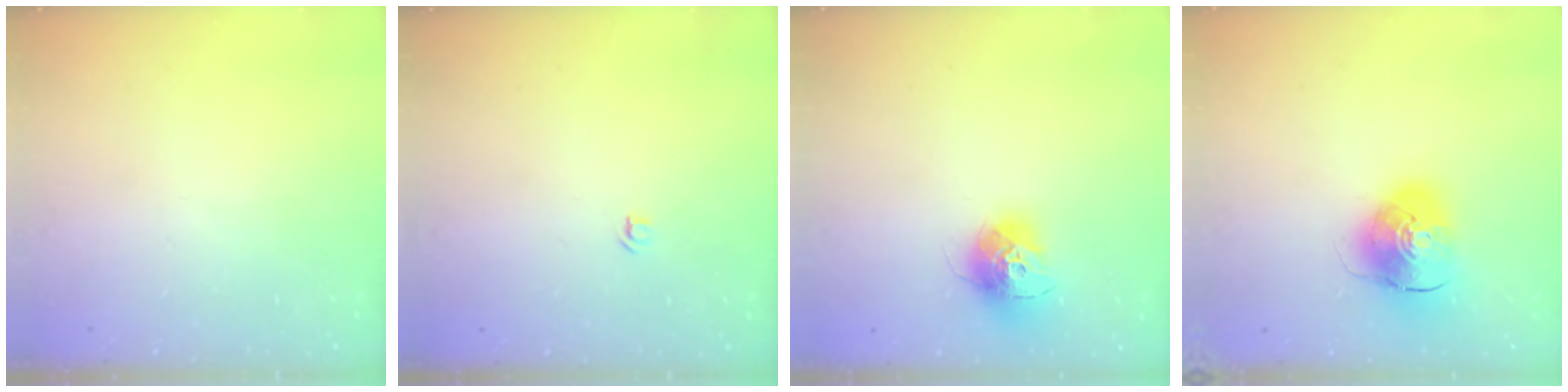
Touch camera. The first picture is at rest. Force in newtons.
{"total": 3.2, "press": 3.2, "slide": 0.3}
{"total": 13.0, "press": 13.0, "slide": 1.0}
{"total": 10.8, "press": 10.6, "slide": 1.9}